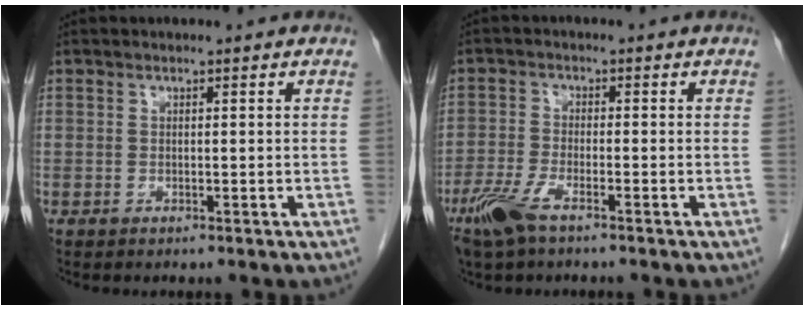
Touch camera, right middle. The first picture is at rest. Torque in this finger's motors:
{"motor_torque": [0.75, -0.51, 0.13, 0.09]}